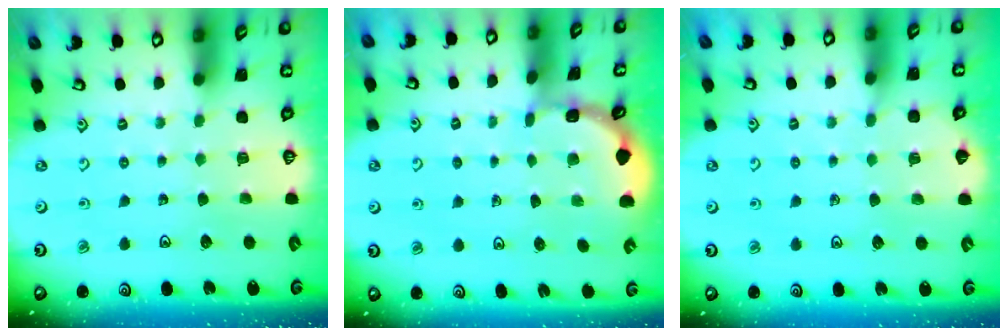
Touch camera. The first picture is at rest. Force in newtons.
{"total": 1.2, "press": 1.2, "slide": 0.1}
{"total": 2.5, "press": 2.5, "slide": 0.3}